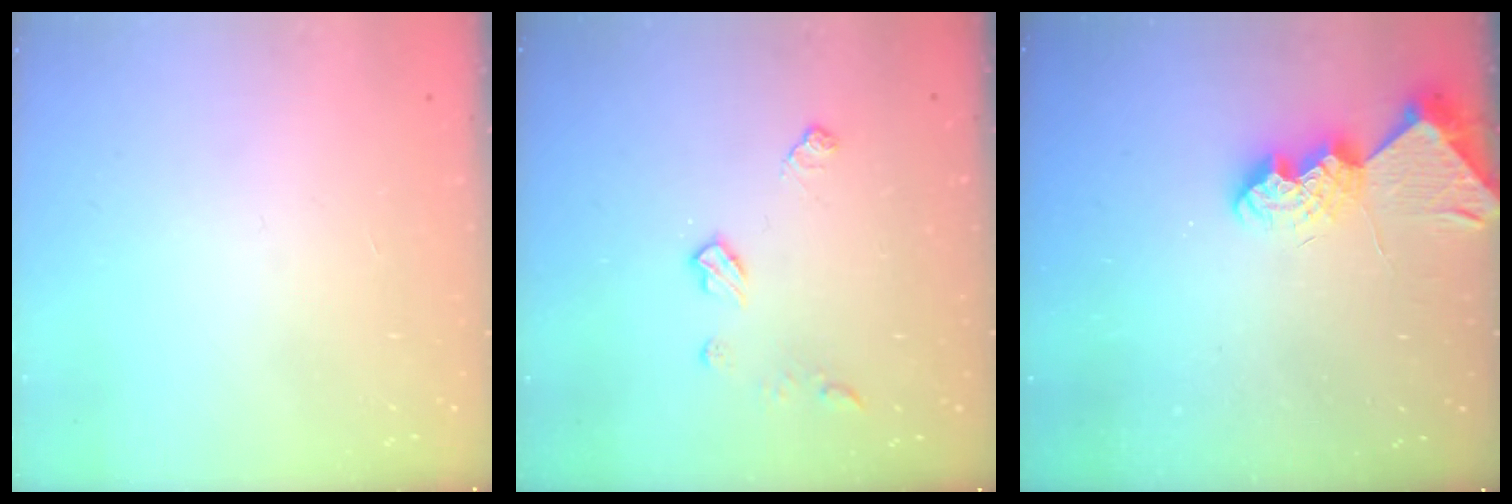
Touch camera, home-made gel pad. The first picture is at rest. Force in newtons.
{"total": 6.6, "press": 6.6, "slide": 0.5}
{"total": 8.6, "press": 8.6, "slide": 0.7}